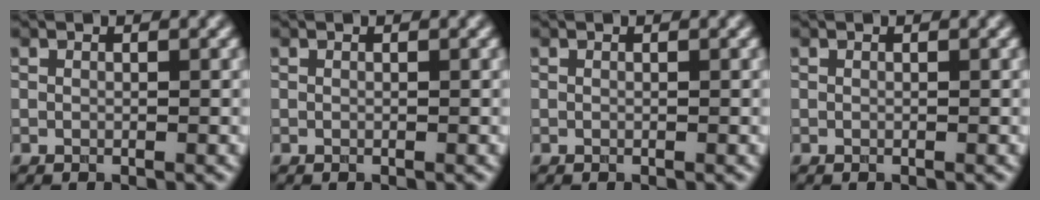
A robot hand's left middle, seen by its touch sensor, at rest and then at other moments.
{"total": 0.0}
{"total": 0.0}
{"total": 0.0}